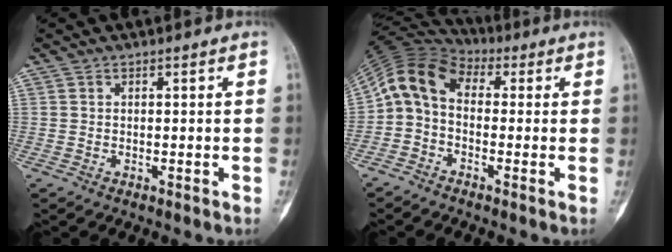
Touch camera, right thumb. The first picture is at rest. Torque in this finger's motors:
{"motor_torque": [0.22, 0.22, 0.17, -0.15, 0.02]}